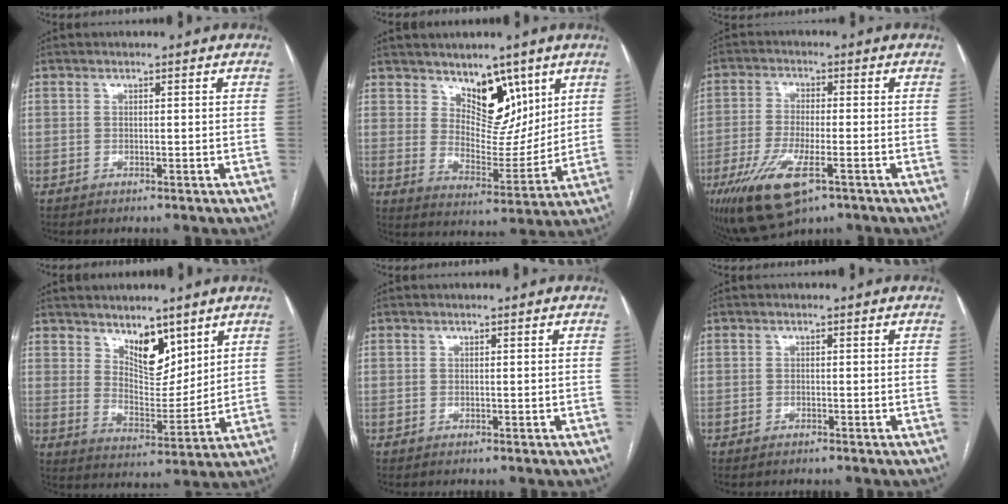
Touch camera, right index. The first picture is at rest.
{"total": 9.2, "force": [5.8, 5.0, 5.1], "torque": [-0.073, -0.005, 0.105]}
{"total": 11.1, "force": [-5.6, 3.1, 9.0], "torque": [-0.178, -0.023, -0.092]}
{"total": 7.5, "force": [5.1, 3.4, 4.5], "torque": [-0.073, -0.010, 0.095]}
{"total": 0.0}
{"total": 0.6, "force": [-0.6, 0.1, 0.2], "torque": [-0.006, -0.001, -0.009]}